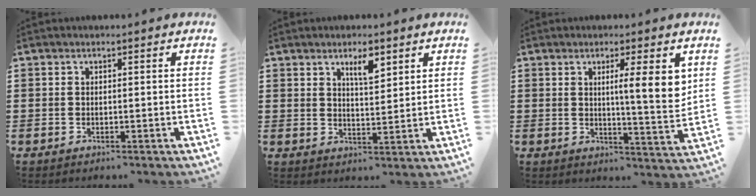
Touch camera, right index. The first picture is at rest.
{"total": 3.9, "force": [2.6, 1.1, 2.7], "torque": [-0.042, -0.001, 0.041]}
{"total": 8.1, "force": [2.6, 1.3, 7.6], "torque": [-0.116, -0.013, 0.034]}